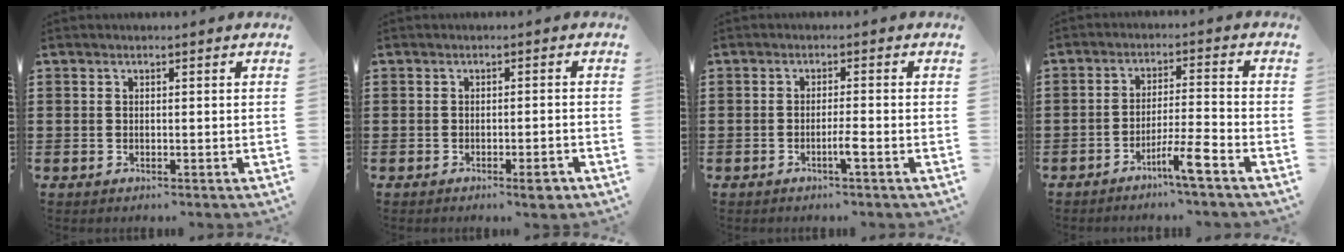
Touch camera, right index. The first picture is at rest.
{"total": 2.3, "force": [-1.4, 0.1, 1.7], "torque": [-0.028, -0.002, -0.025]}
{"total": 2.4, "force": [-1.2, -0.1, 2.1], "torque": [-0.035, -0.002, -0.023]}
{"total": 5.8, "force": [-4.3, -0.3, 3.9], "torque": [-0.068, -0.006, -0.079]}